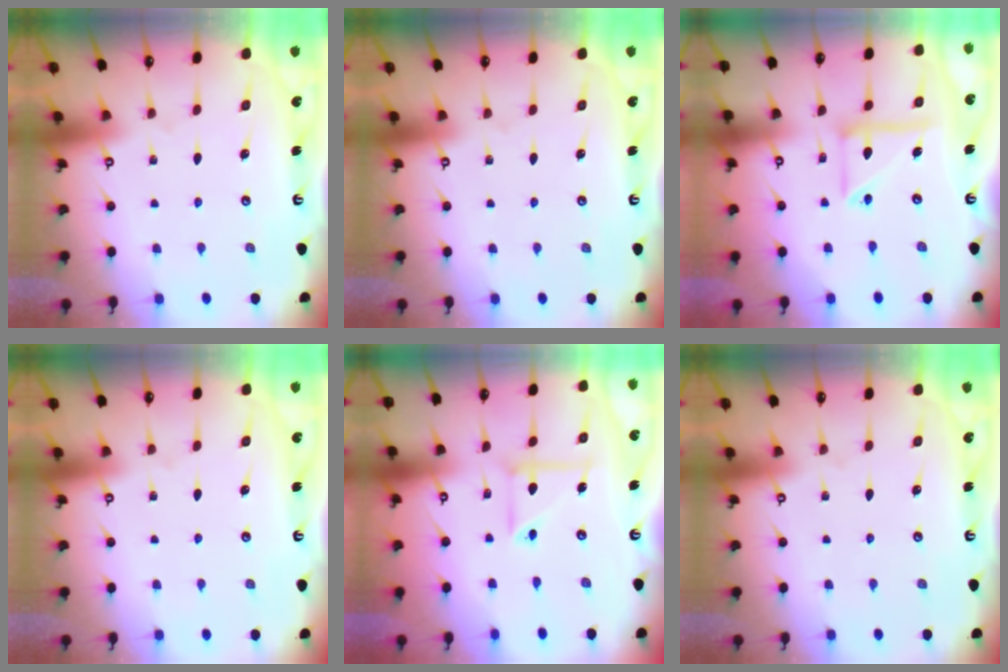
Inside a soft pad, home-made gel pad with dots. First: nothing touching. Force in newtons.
{"total": 0.0}
{"total": 12.3, "press": 12.1, "slide": 1.7}
{"total": 0.0}
{"total": 7.4, "press": 7.3, "slide": 1.2}
{"total": 0.0}